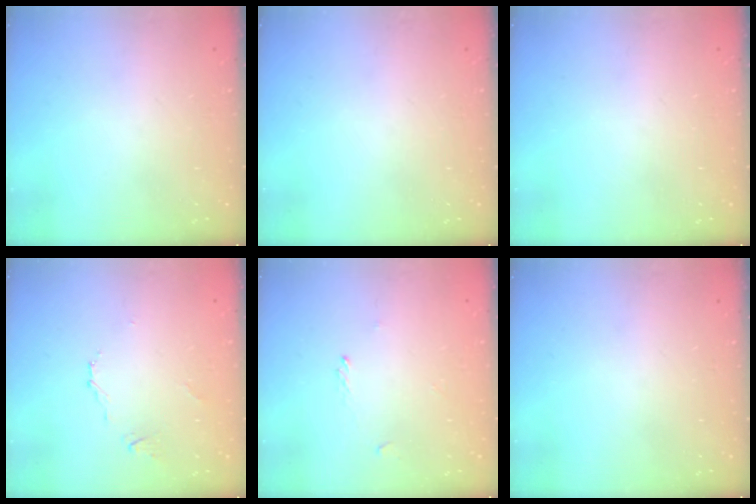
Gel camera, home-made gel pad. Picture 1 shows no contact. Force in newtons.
{"total": 0.0}
{"total": 0.0}
{"total": 2.7, "press": 2.6, "slide": 0.5}
{"total": 0.0}
{"total": 0.0}